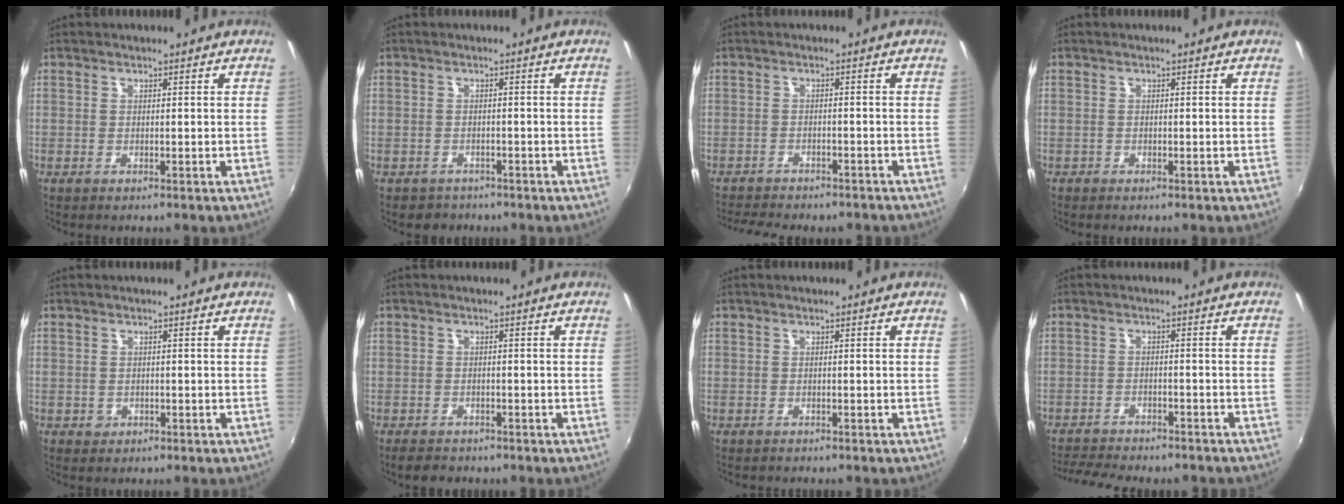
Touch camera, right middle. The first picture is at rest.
{"total": 2.7, "force": [-1.9, 1.8, 0.1], "torque": [-0.008, -0.001, -0.029]}
{"total": 8.0, "force": [-7.2, 2.0, 2.8], "torque": [-0.072, -0.017, -0.109]}
{"total": 0.6, "force": [-0.5, 0.3, 0.1], "torque": [-0.002, -0.004, -0.011]}
{"total": 1.4, "force": [-0.4, 1.3, 0.3], "torque": [-0.005, -0.003, -0.004]}
{"total": 3.1, "force": [-2.5, 1.7, 0.8], "torque": [-0.025, -0.006, -0.044]}
{"total": 0.9, "force": [-0.8, 0.4, 0.0], "torque": [-0.005, -0.002, -0.013]}
{"total": 9.1, "force": [-8.3, 1.8, 3.2], "torque": [-0.086, -0.019, -0.129]}